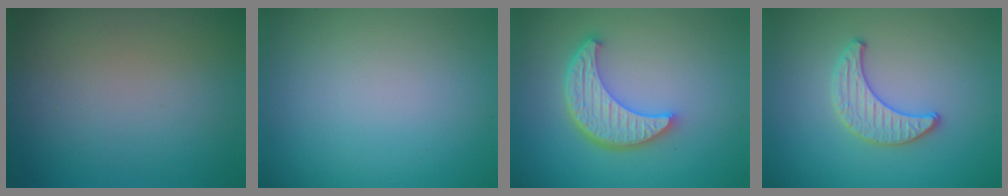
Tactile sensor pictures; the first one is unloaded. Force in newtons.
{"total": 0.0}
{"total": 5.7, "press": 4.3, "slide": 3.7}
{"total": 2.0, "press": 2.0, "slide": 0.1}